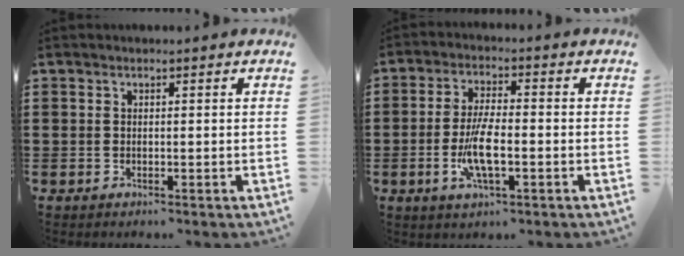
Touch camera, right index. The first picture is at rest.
{"total": 7.2, "force": [-1.9, 2.0, 6.7], "torque": [-0.145, -0.012, -0.038]}